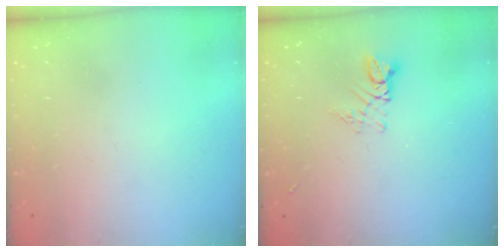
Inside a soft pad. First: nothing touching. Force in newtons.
{"total": 4.5, "press": 4.5, "slide": 0.3}